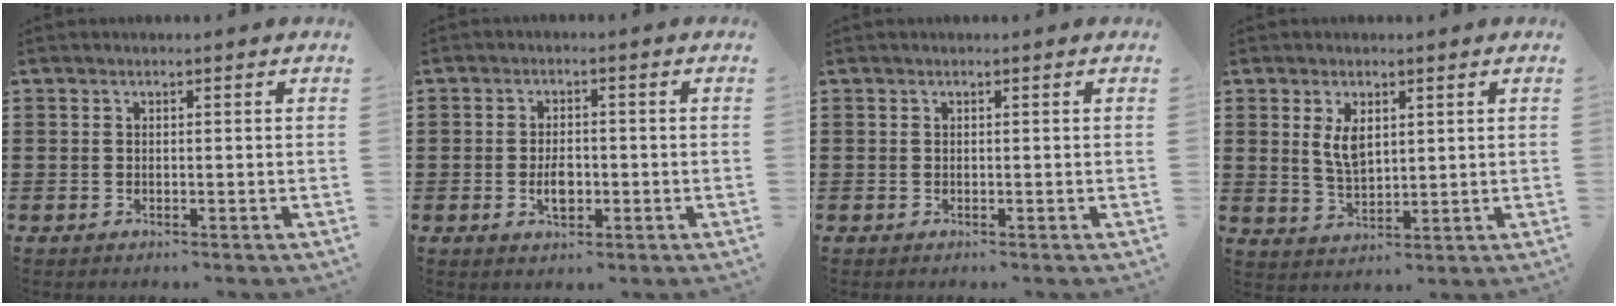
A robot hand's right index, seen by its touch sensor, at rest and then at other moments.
{"total": 3.6, "force": [-0.8, 1.9, 2.9], "torque": [-0.047, -0.001, -0.014]}
{"total": 0.0}
{"total": 4.6, "force": [1.6, 2.4, 3.6], "torque": [-0.070, 0.003, 0.027]}